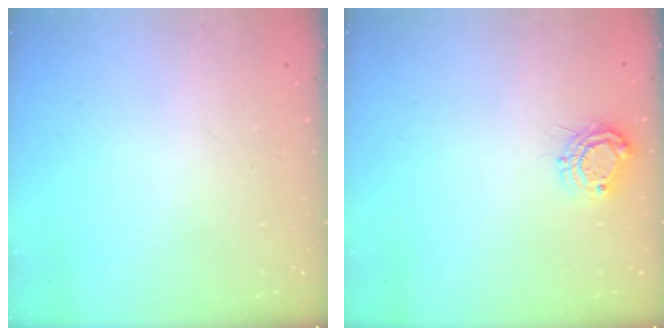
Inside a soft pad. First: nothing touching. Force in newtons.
{"total": 7.8, "press": 7.7, "slide": 0.7}